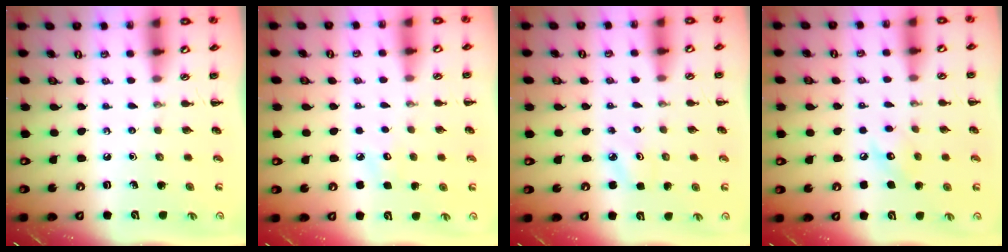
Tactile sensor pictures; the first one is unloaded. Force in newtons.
{"total": 3.9, "press": 3.8, "slide": 1.1}
{"total": 2.7, "press": 2.6, "slide": 0.8}
{"total": 7.3, "press": 7.3, "slide": 0.8}